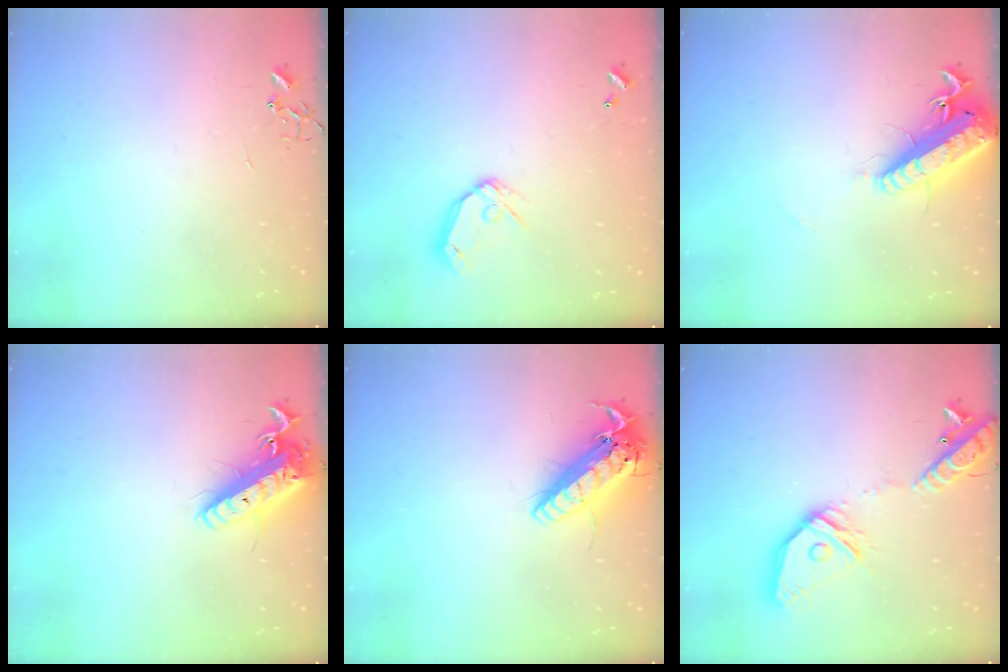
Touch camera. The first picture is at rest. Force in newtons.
{"total": 8.9, "press": 8.8, "slide": 1.2}
{"total": 18.4, "press": 18.0, "slide": 4.0}
{"total": 16.8, "press": 16.5, "slide": 3.2}
{"total": 18.2, "press": 17.9, "slide": 3.4}
{"total": 21.0, "press": 20.7, "slide": 3.7}